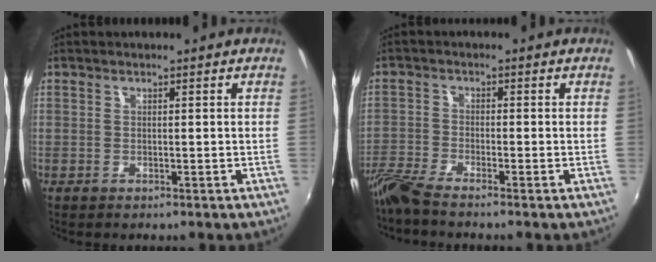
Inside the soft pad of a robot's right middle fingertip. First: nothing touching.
{"total": 5.3, "force": [-4.8, -0.1, 2.4], "torque": [-0.068, -0.016, -0.100]}